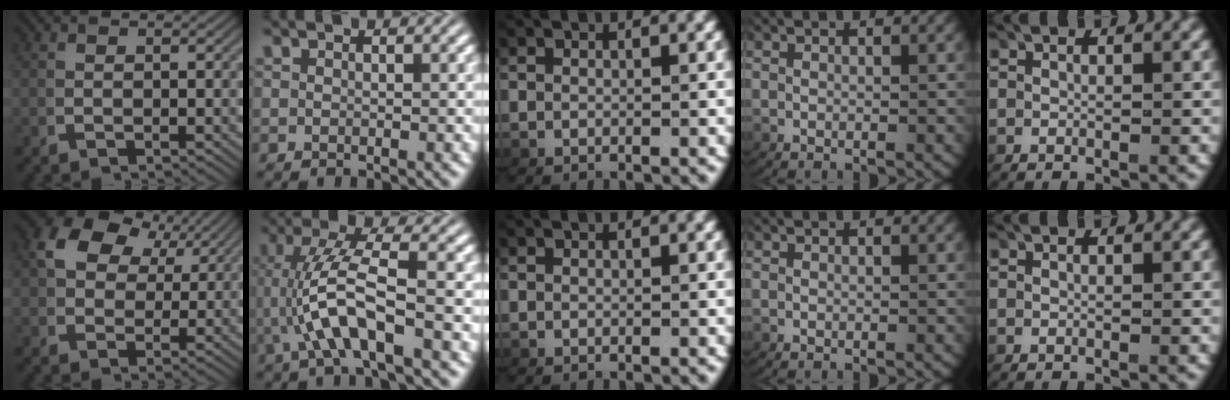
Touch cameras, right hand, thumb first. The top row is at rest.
{"thumb": {"total": 7.5, "force": [3.3, 5.0, 4.5], "torque": [-0.099, -0.009, 0.064]}, "index": {"total": 5.5, "force": [0.0, 1.4, 5.4], "torque": [-0.110, 0.000, 0.001]}}